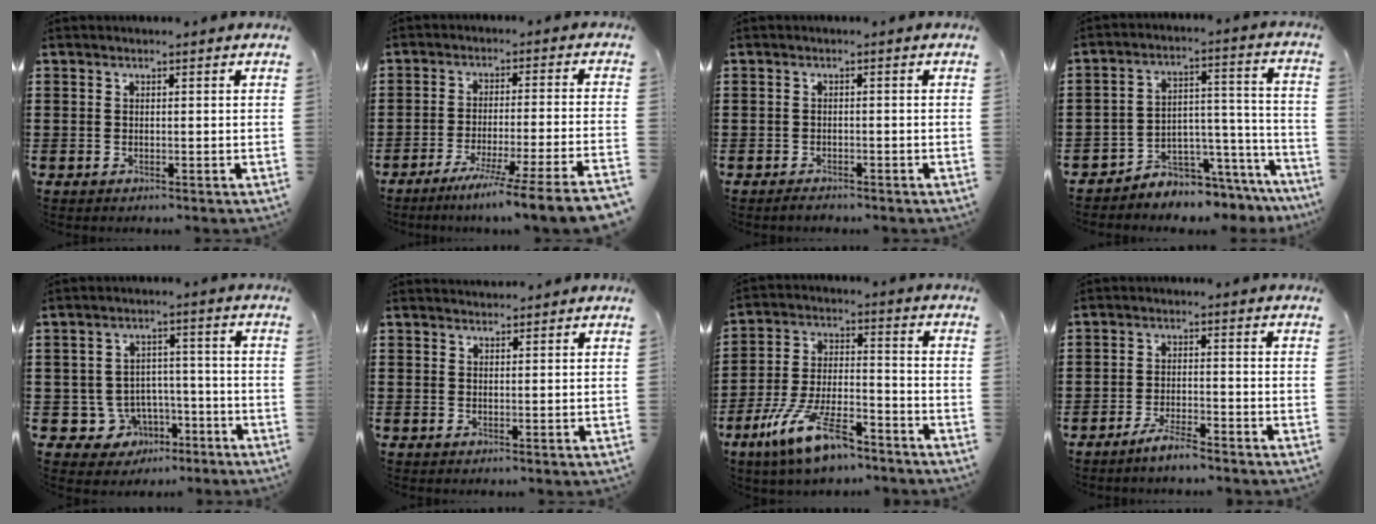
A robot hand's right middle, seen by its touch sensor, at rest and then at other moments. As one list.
[{"total": 7.3, "force": [-6.0, -1.6, 3.9], "torque": [-0.056, -0.022, -0.115]}, {"total": 0.9, "force": [-0.9, 0.2, 0.1], "torque": [-0.005, 0.000, -0.019]}, {"total": 4.8, "force": [-4.6, 1.4, 0.0], "torque": [-0.008, 0.007, -0.095]}, {"total": 5.6, "force": [-2.8, 4.6, 1.3], "torque": [-0.044, 0.013, -0.052]}, {"total": 1.4, "force": [1.4, 0.3, 0.0], "torque": [-0.003, 0.001, 0.027]}, {"total": 11.8, "force": [-8.2, 3.1, 7.9], "torque": [-0.170, 0.013, -0.160]}, {"total": 3.3, "force": [-2.9, 0.2, 1.6], "torque": [-0.035, 0.003, -0.057]}]